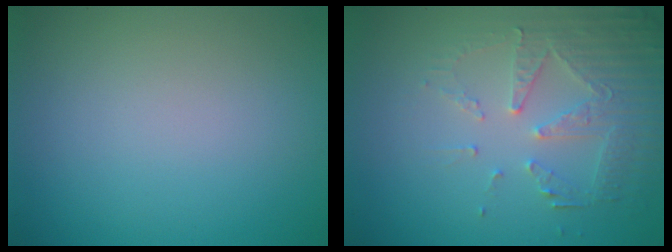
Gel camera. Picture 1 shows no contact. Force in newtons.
{"total": 5.4, "press": 3.8, "slide": 3.8}